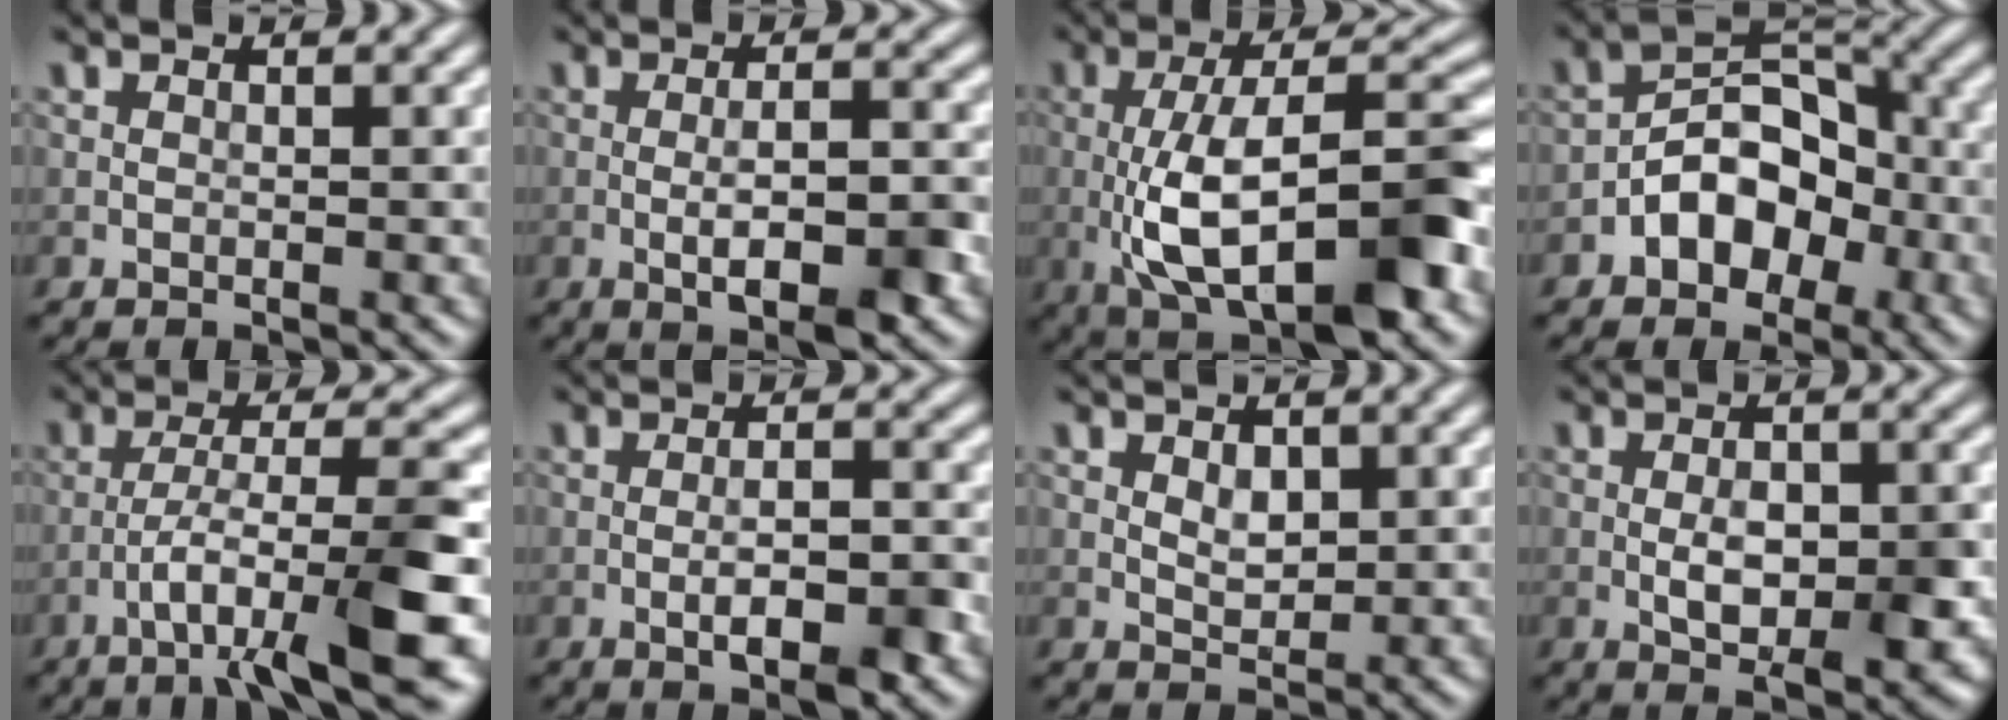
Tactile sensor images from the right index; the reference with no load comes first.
{"total": 5.4, "force": [-1.6, 1.5, 4.9], "torque": [-0.085, -0.001, -0.026]}
{"total": 10.8, "force": [-2.1, 3.8, 9.8], "torque": [-0.159, 0.005, -0.038]}
{"total": 6.2, "force": [-2.5, 4.1, 3.8], "torque": [-0.045, 0.010, -0.045]}
{"total": 9.3, "force": [-4.2, 1.4, 8.1], "torque": [-0.134, 0.009, -0.067]}
{"total": 4.7, "force": [-1.7, 1.4, 4.2], "torque": [-0.073, -0.001, -0.026]}
{"total": 1.7, "force": [0.6, 1.1, 1.1], "torque": [-0.021, -0.003, 0.012]}
{"total": 5.0, "force": [-0.9, 2.4, 4.3], "torque": [-0.073, -0.003, -0.012]}